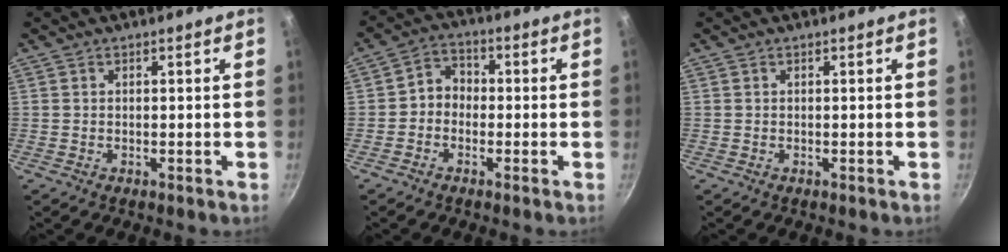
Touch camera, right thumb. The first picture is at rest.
{"total": 4.5, "force": [-1.0, 3.8, 2.3], "torque": [-0.016, 0.020, -0.032]}
{"total": 0.0}